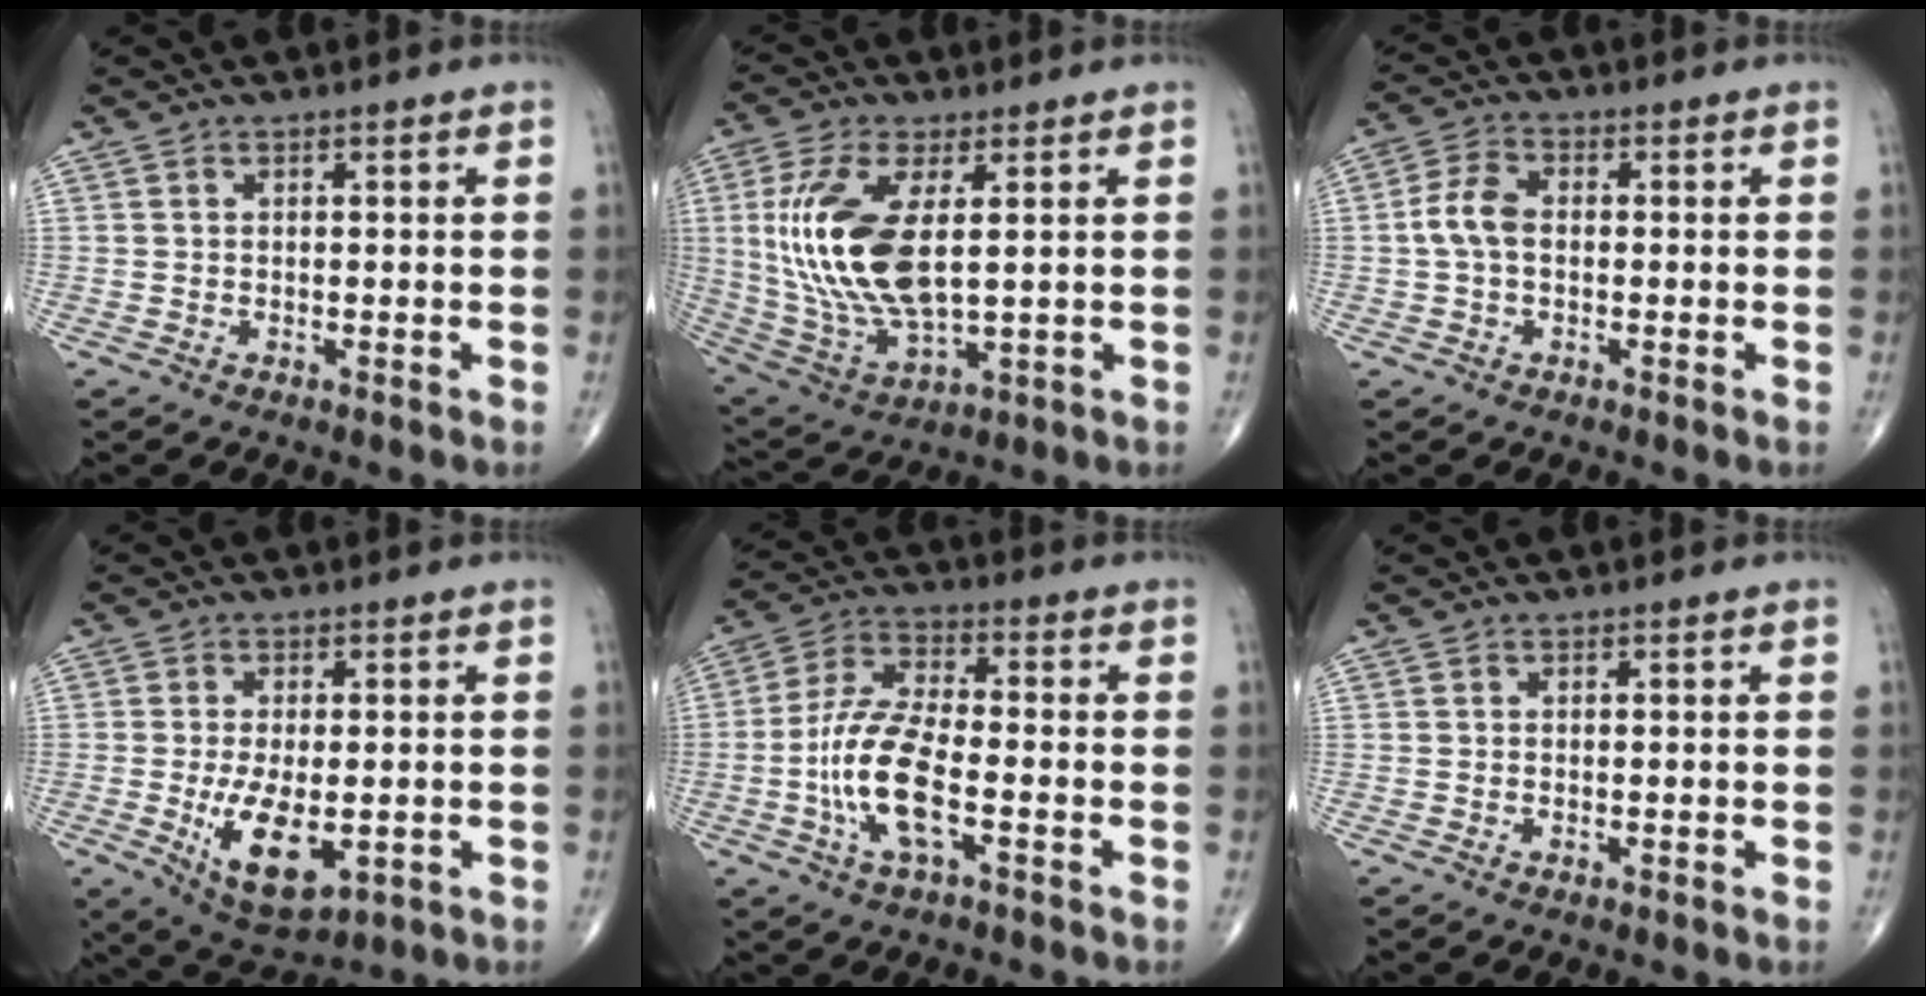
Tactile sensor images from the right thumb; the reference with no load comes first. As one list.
[{"total": 17.5, "force": [2.5, 7.6, 15.5], "torque": [-0.338, -0.017, 0.060]}, {"total": 5.5, "force": [-0.2, 3.5, 4.2], "torque": [-0.088, 0.018, -0.011]}, {"total": 10.6, "force": [-2.2, 5.0, 9.0], "torque": [-0.147, -0.018, -0.024]}, {"total": 12.4, "force": [-3.4, 4.5, 11.0], "torque": [-0.230, 0.023, -0.068]}, {"total": 0.0}]